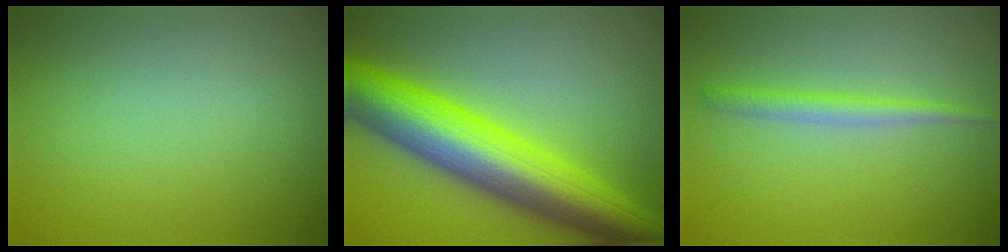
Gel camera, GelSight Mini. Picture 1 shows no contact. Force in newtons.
{"total": 10.9, "press": 10.9, "slide": 0.2}
{"total": 1.7, "press": 1.7, "slide": 0.1}